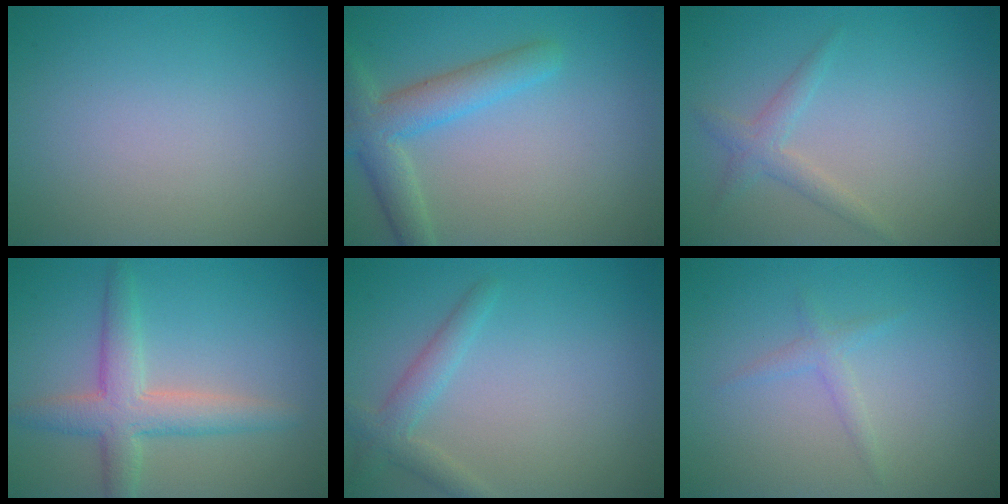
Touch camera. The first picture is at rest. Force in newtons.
{"total": 4.4, "press": 4.4, "slide": 0.2}
{"total": 1.8, "press": 1.8, "slide": 0.1}
{"total": 4.4, "press": 4.4, "slide": 0.2}
{"total": 2.4, "press": 2.3, "slide": 0.1}
{"total": 1.2, "press": 1.2, "slide": 0.0}